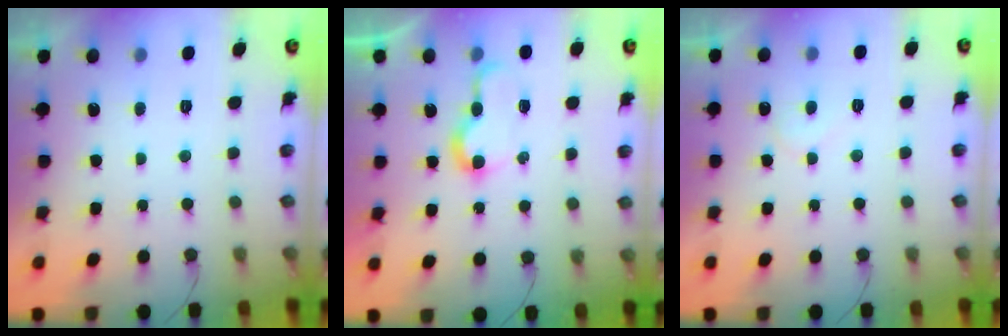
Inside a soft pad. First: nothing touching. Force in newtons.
{"total": 6.1, "press": 6.1, "slide": 0.7}
{"total": 5.3, "press": 5.3, "slide": 0.5}